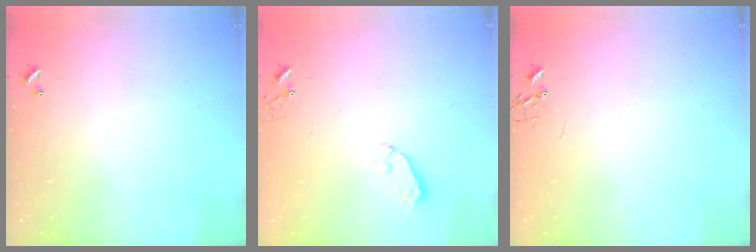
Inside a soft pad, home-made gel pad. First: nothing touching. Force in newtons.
{"total": 4.6, "press": 4.6, "slide": 0.3}
{"total": 0.0}